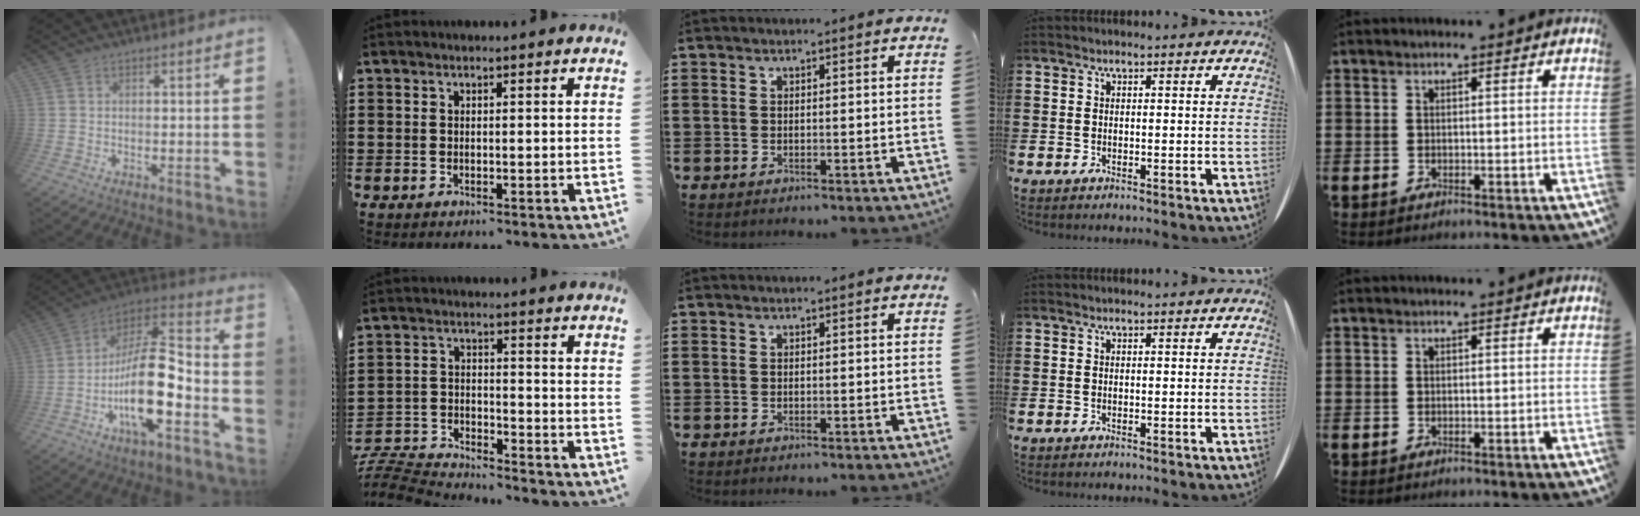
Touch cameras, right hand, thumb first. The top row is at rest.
{"thumb": {"total": 22.2, "force": [-6.4, 8.0, 19.7], "torque": [-0.367, 0.034, -0.104]}, "index": {"total": 6.1, "force": [-6.1, 0.5, 0.5], "torque": [-0.031, 0.002, -0.129]}}